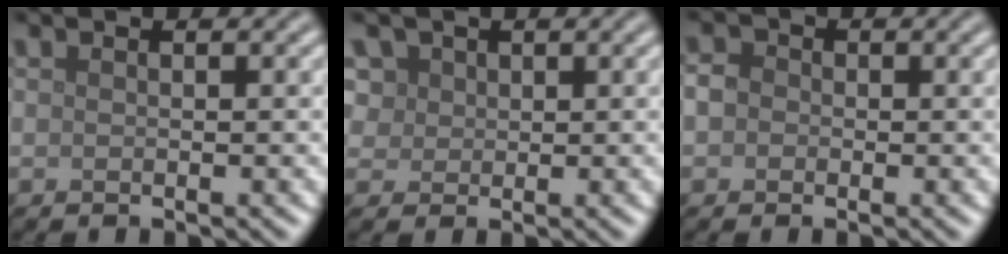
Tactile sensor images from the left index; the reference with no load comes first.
{"total": 4.6, "force": [2.4, 3.5, 1.8], "torque": [-0.040, 0.010, 0.035]}
{"total": 2.1, "force": [0.0, 1.9, 0.9], "torque": [-0.001, 0.007, -0.016]}